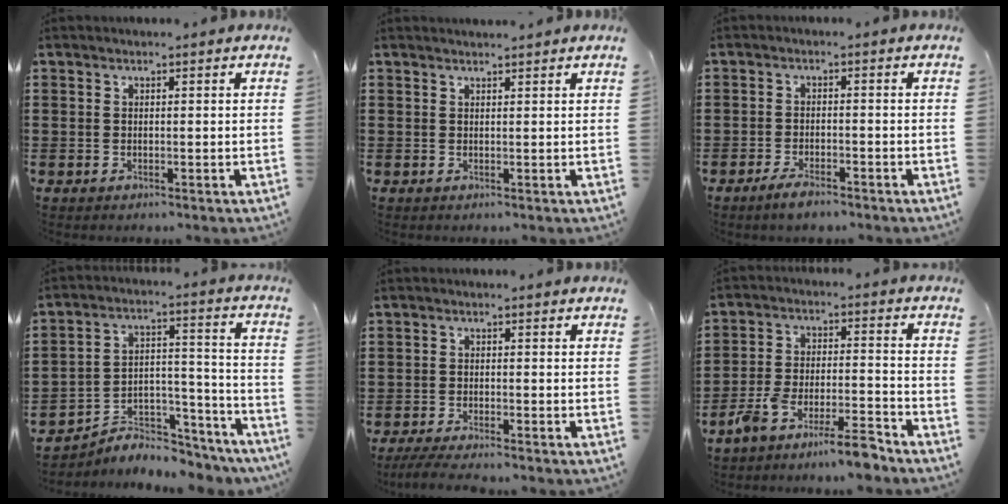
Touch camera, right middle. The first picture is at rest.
{"total": 1.0, "force": [1.0, -0.1, 0.1], "torque": [-0.003, -0.002, 0.018]}
{"total": 2.8, "force": [-2.3, 0.6, 1.5], "torque": [-0.034, 0.002, -0.045]}
{"total": 4.9, "force": [-4.6, 1.6, 0.4], "torque": [-0.009, 0.007, -0.093]}
{"total": 2.9, "force": [-2.6, 0.0, 1.3], "torque": [-0.027, -0.004, -0.051]}
{"total": 8.0, "force": [-7.4, 0.3, 3.3], "torque": [-0.063, 0.004, -0.141]}